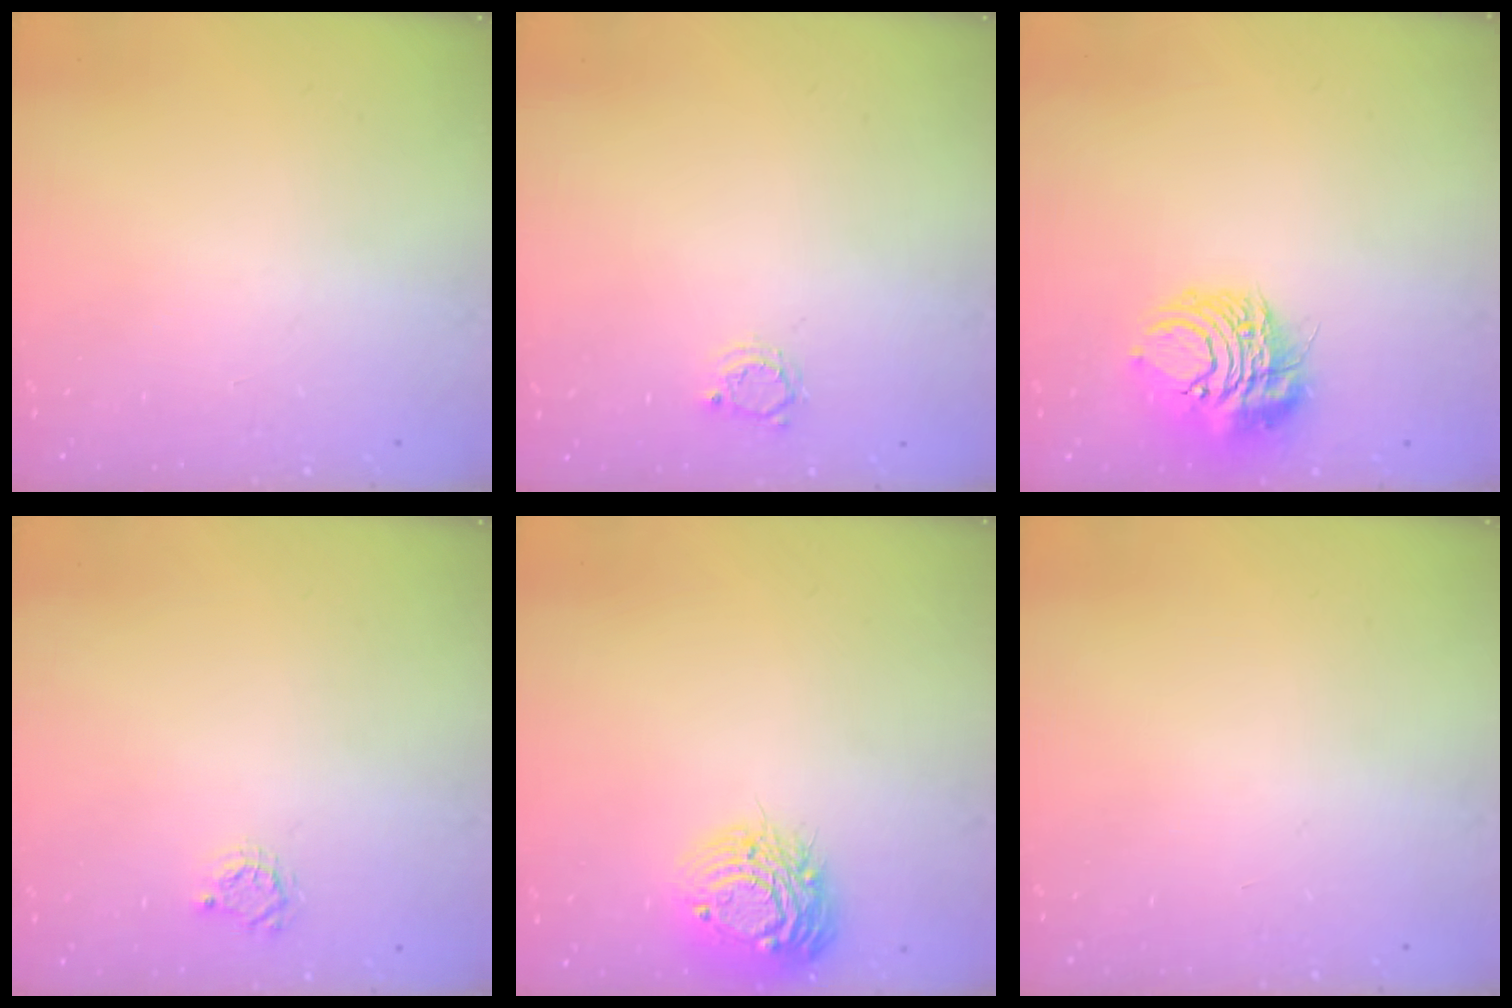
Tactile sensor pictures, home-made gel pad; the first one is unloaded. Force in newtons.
{"total": 2.8, "press": 2.7, "slide": 0.4}
{"total": 9.2, "press": 9.1, "slide": 1.3}
{"total": 2.9, "press": 2.9, "slide": 0.4}
{"total": 12.5, "press": 12.4, "slide": 0.9}
{"total": 0.0}